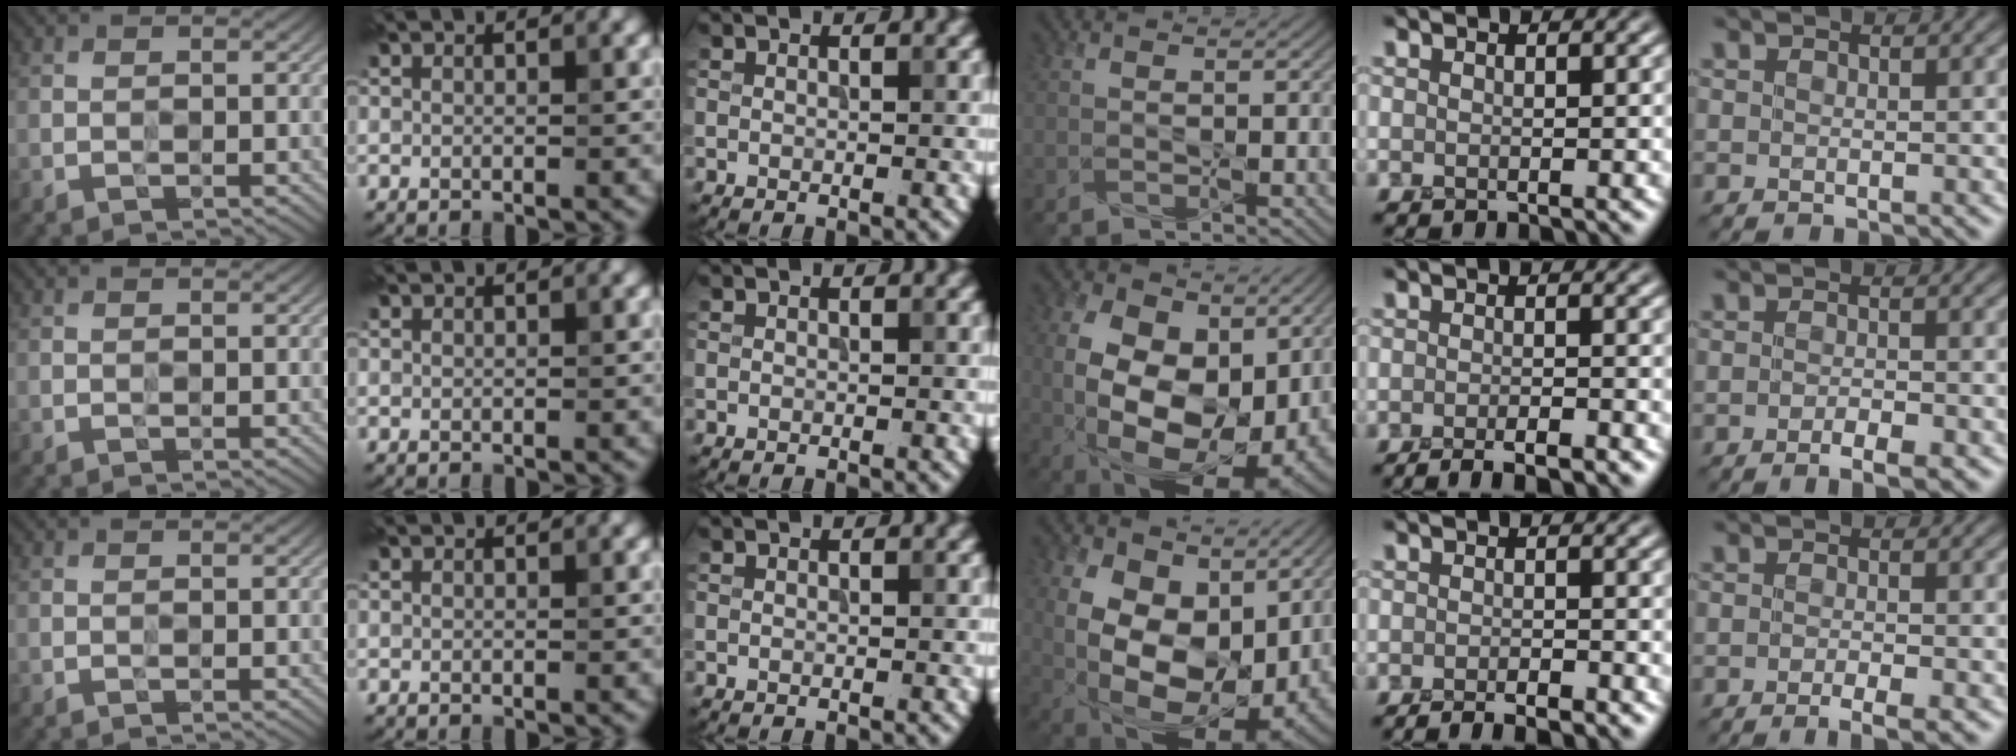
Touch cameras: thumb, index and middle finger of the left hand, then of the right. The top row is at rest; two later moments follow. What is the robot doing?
{"motion": "screw", "object": "toothpaste"}